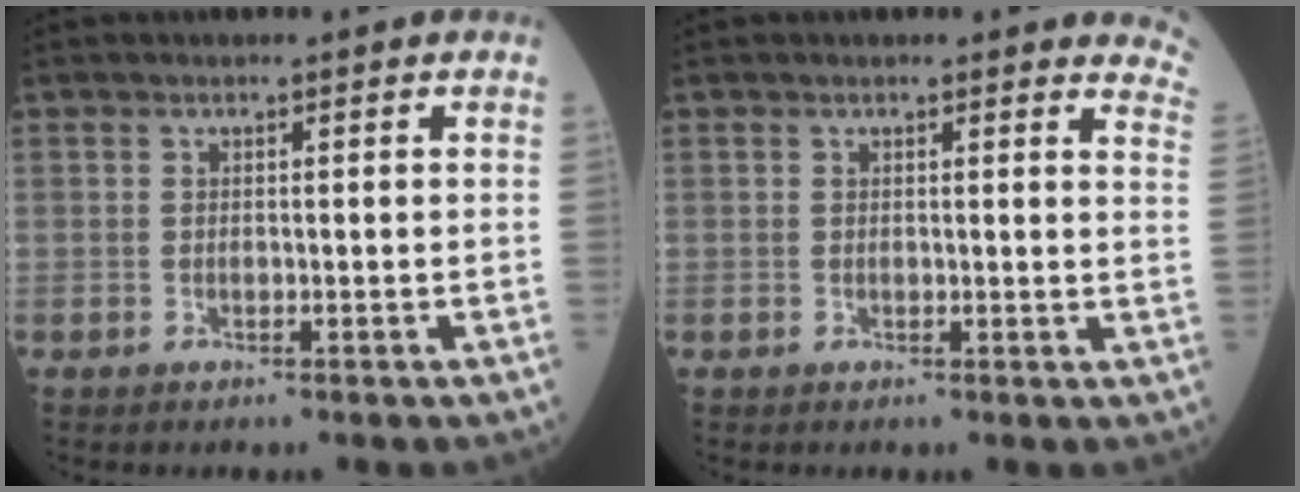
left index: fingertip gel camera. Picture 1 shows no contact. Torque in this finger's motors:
{"motor_torque": [0.06, 0.02, -0.08, 0.00]}